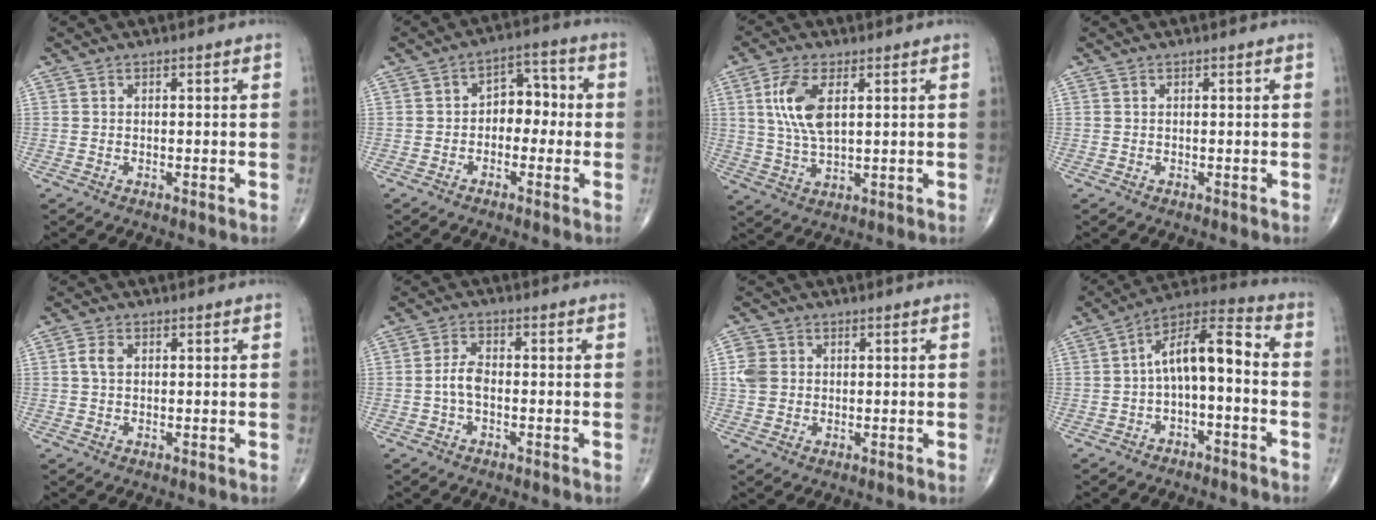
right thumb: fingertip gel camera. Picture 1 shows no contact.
{"total": 6.5, "force": [-0.8, 4.6, 4.6], "torque": [-0.031, 0.032, -0.026]}
{"total": 9.1, "force": [2.5, 4.1, 7.7], "torque": [-0.164, -0.007, 0.052]}
{"total": 0.0}
{"total": 2.5, "force": [0.5, 1.7, 1.8], "torque": [-0.040, 0.005, 0.008]}
{"total": 3.4, "force": [-0.8, 1.7, 2.8], "torque": [-0.058, 0.012, -0.019]}
{"total": 4.4, "force": [0.6, 3.8, 2.2], "torque": [-0.039, 0.004, 0.009]}
{"total": 11.1, "force": [-1.5, 4.7, 10.0], "torque": [-0.159, 0.061, -0.032]}